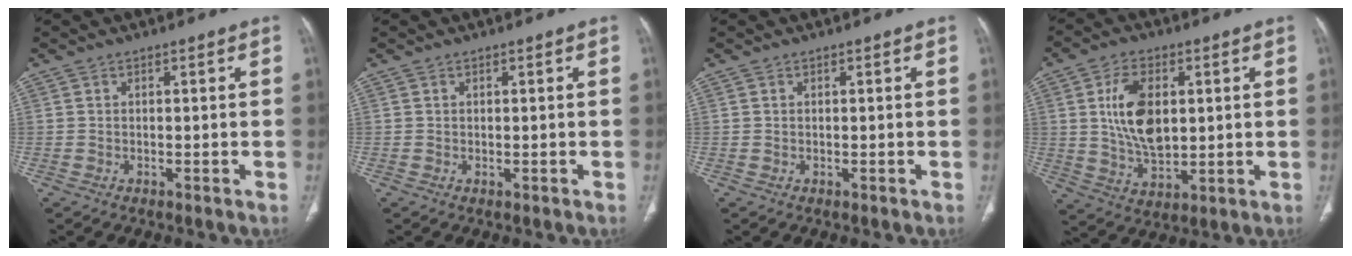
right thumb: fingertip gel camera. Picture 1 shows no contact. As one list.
[{"total": 0.0}, {"total": 0.0}, {"total": 12.1, "force": [2.3, 7.1, 9.5], "torque": [-0.160, -0.012, 0.049]}]